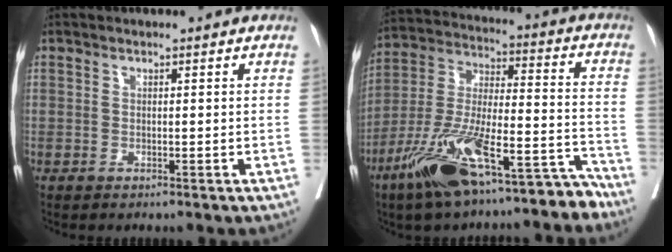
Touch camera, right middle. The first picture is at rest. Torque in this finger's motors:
{"motor_torque": [1.20, -0.94, 0.35, 0.21]}